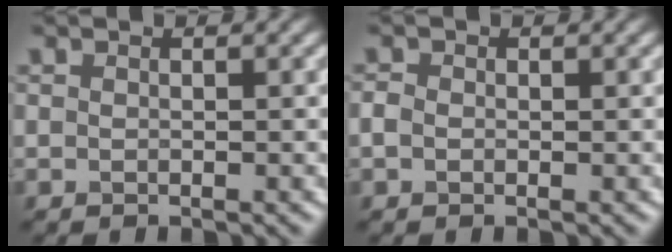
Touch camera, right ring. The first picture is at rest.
{"total": 0.8, "force": [-0.1, 0.7, 0.4], "torque": [-0.010, -0.001, -0.005]}